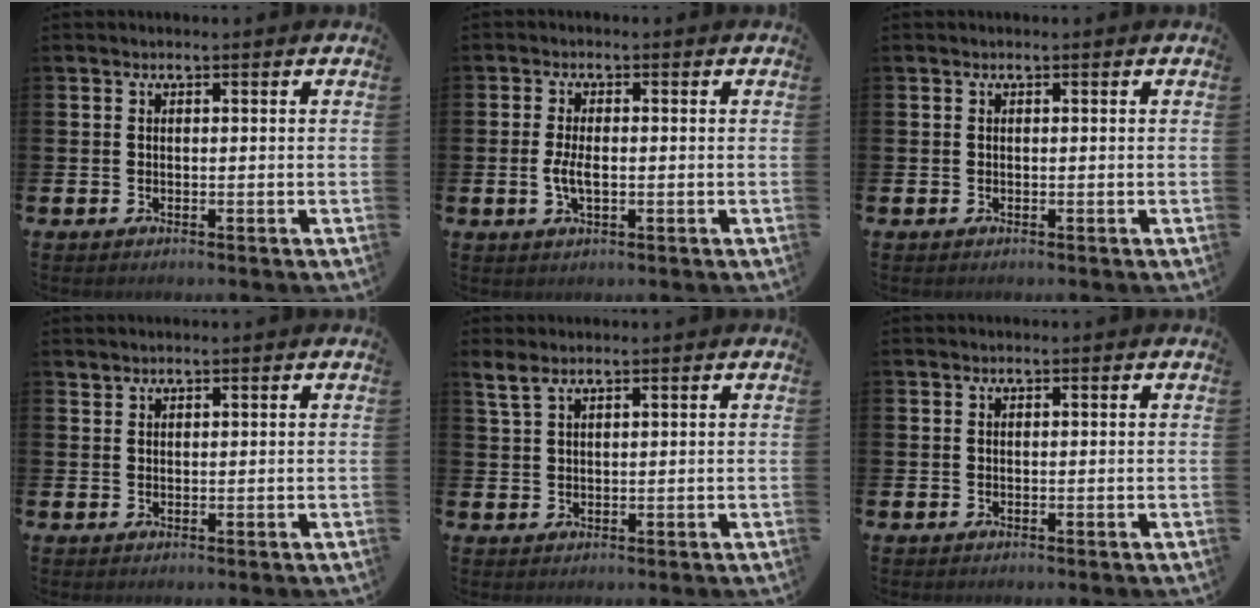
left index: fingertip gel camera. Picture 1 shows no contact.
{"total": 3.1, "force": [-0.5, 1.4, 2.7], "torque": [-0.051, 0.002, -0.010]}
{"total": 0.0}
{"total": 1.1, "force": [1.1, 0.2, -0.1], "torque": [0.005, -0.001, 0.019]}
{"total": 2.2, "force": [1.8, 0.7, 1.2], "torque": [-0.013, -0.001, 0.028]}
{"total": 0.0}